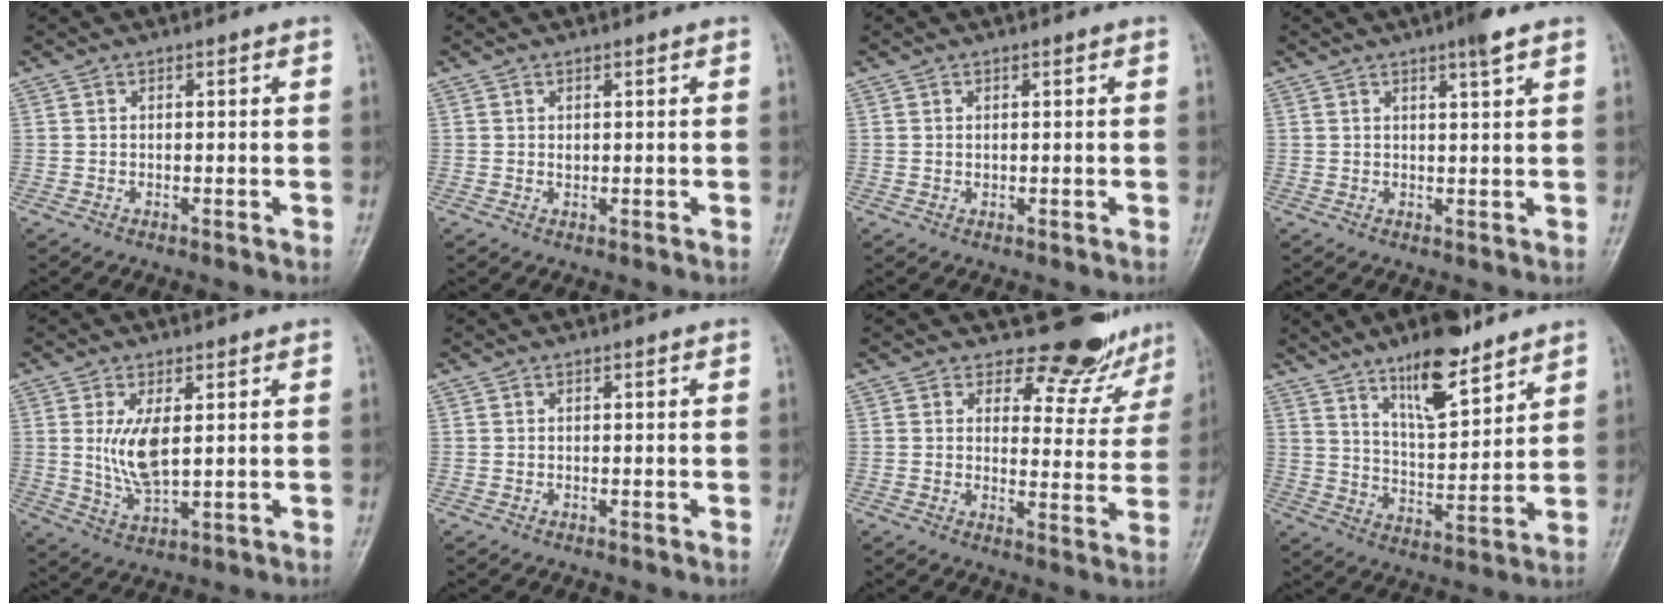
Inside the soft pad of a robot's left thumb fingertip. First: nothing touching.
{"total": 1.1, "force": [0.7, 0.6, 0.7], "torque": [-0.005, -0.004, 0.011]}
{"total": 0.9, "force": [0.5, 0.4, 0.5], "torque": [-0.005, -0.003, 0.009]}
{"total": 3.6, "force": [2.4, 0.2, 2.7], "torque": [-0.042, -0.010, 0.037]}
{"total": 7.1, "force": [1.5, 3.1, 6.2], "torque": [-0.117, -0.020, 0.040]}
{"total": 0.0}
{"total": 11.9, "force": [10.8, 4.6, 1.7], "torque": [0.025, -0.093, 0.120]}
{"total": 13.1, "force": [9.1, 3.9, 8.5], "torque": [-0.121, -0.061, 0.160]}